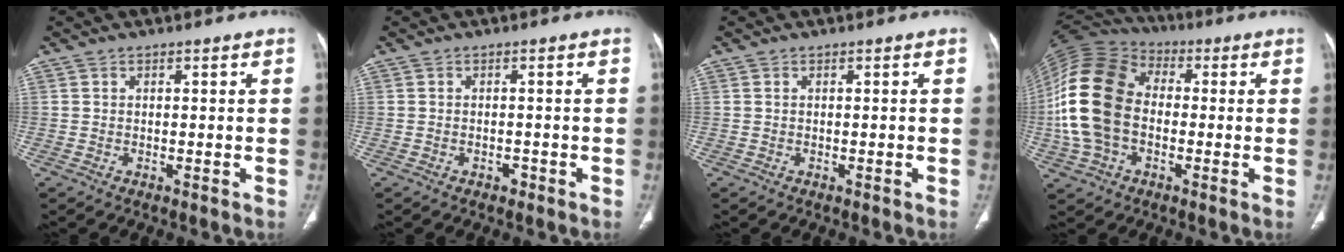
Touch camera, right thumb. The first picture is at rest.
{"total": 1.1, "force": [-0.7, 0.7, 0.4], "torque": [-0.001, 0.007, -0.009]}
{"total": 0.0}
{"total": 18.9, "force": [-1.3, 13.2, 13.5], "torque": [-0.276, 0.029, -0.030]}